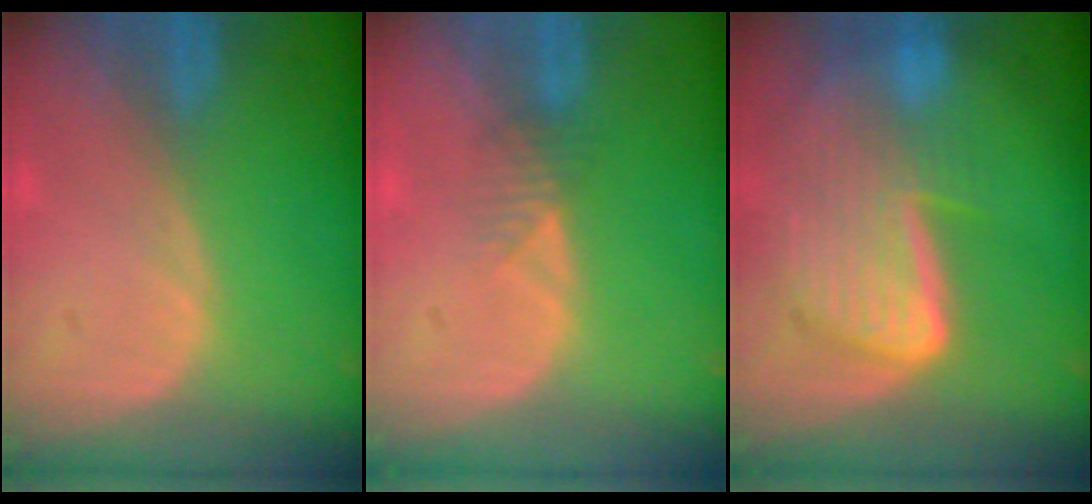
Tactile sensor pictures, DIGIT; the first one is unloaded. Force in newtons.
{"total": 1.9, "press": 1.6, "slide": 1.0}
{"total": 9.1, "press": 7.9, "slide": 4.3}